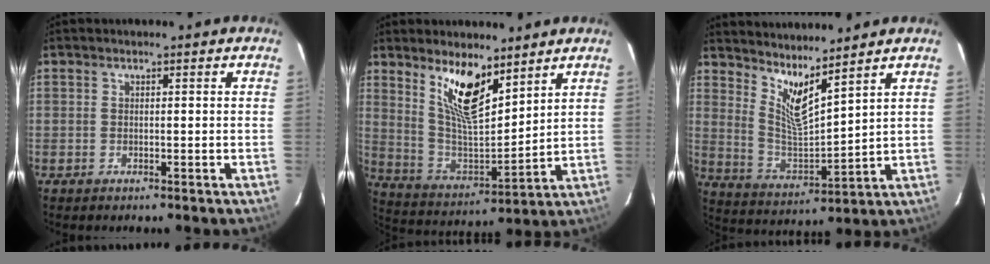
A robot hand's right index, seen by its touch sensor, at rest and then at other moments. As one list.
[{"total": 12.7, "force": [8.3, 4.0, 8.7], "torque": [-0.164, -0.008, 0.168]}, {"total": 9.4, "force": [7.3, 0.9, 5.8], "torque": [-0.104, -0.023, 0.143]}]